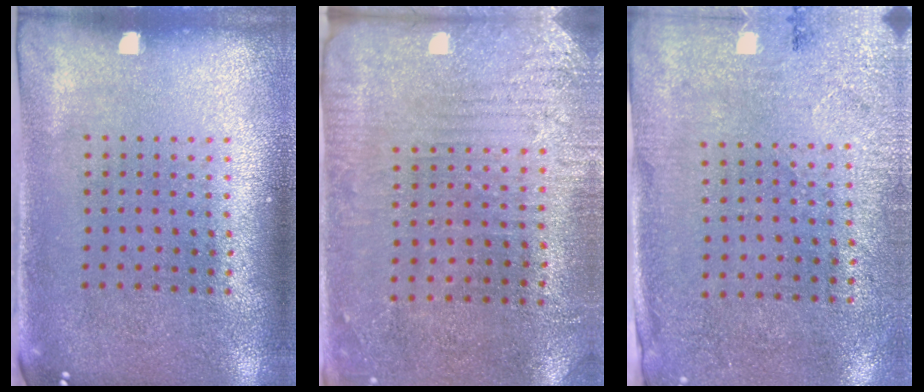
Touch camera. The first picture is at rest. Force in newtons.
{"total": 2.8, "press": 2.6, "slide": 1.2}
{"total": 2.7, "press": 2.2, "slide": 1.6}